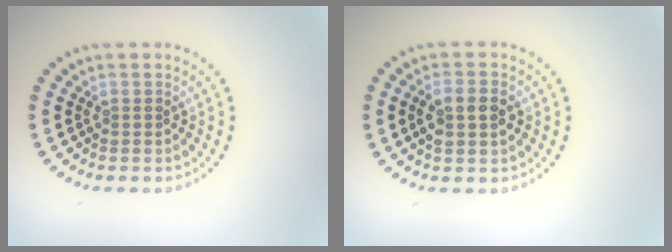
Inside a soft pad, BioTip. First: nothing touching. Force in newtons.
{"total": 2.6, "press": 2.6, "slide": 0.4}